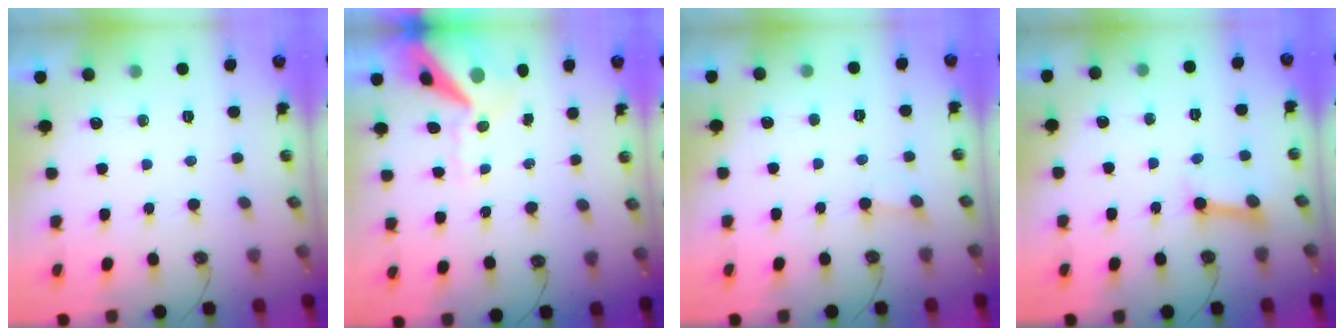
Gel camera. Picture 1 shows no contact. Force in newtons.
{"total": 13.8, "press": 13.6, "slide": 2.0}
{"total": 3.9, "press": 3.9, "slide": 0.6}
{"total": 4.7, "press": 4.6, "slide": 0.7}